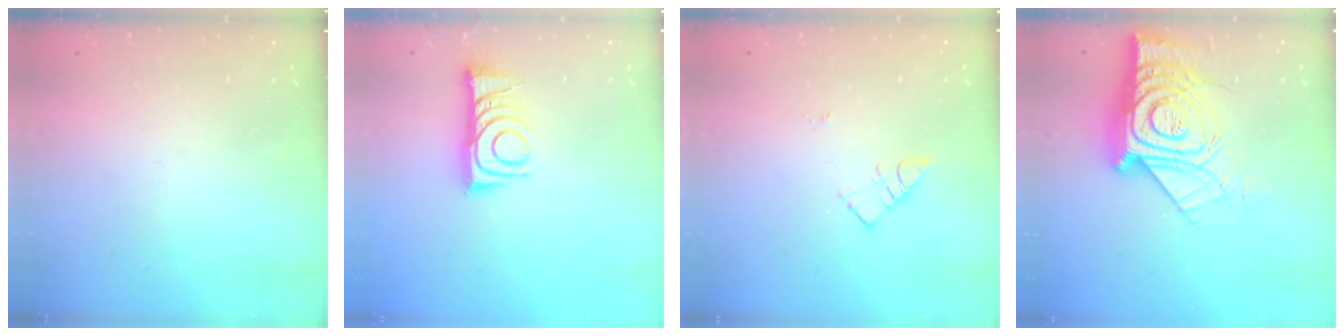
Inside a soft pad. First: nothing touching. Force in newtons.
{"total": 10.3, "press": 10.3, "slide": 0.6}
{"total": 5.8, "press": 5.8, "slide": 0.6}
{"total": 22.0, "press": 21.9, "slide": 1.7}